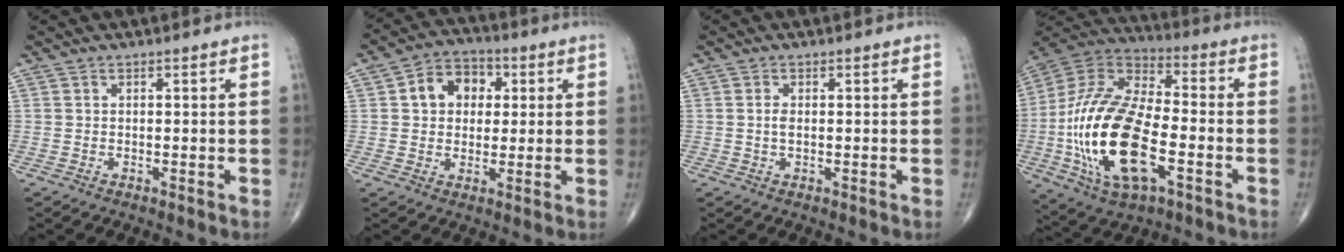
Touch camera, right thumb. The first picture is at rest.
{"total": 9.1, "force": [2.0, 7.1, 5.3], "torque": [-0.050, 0.011, 0.024]}
{"total": 1.5, "force": [0.0, 0.7, 1.3], "torque": [-0.027, 0.000, 0.001]}
{"total": 25.2, "force": [-5.9, 11.8, 21.5], "torque": [-0.445, 0.016, -0.103]}